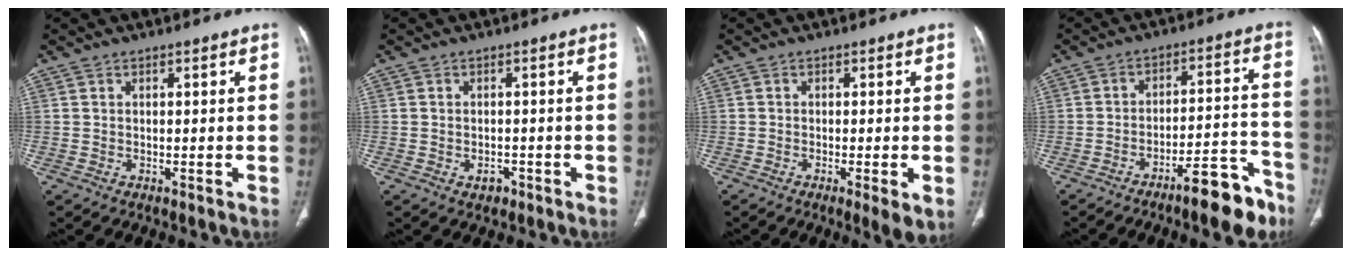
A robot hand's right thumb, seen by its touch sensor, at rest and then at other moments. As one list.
[{"total": 2.1, "force": [-1.0, 1.5, 1.1], "torque": [-0.012, 0.006, -0.009]}, {"total": 4.7, "force": [-1.5, 0.9, 4.4], "torque": [-0.071, -0.013, -0.026]}, {"total": 11.7, "force": [-8.2, 3.0, 7.8], "torque": [-0.100, 0.073, -0.126]}]